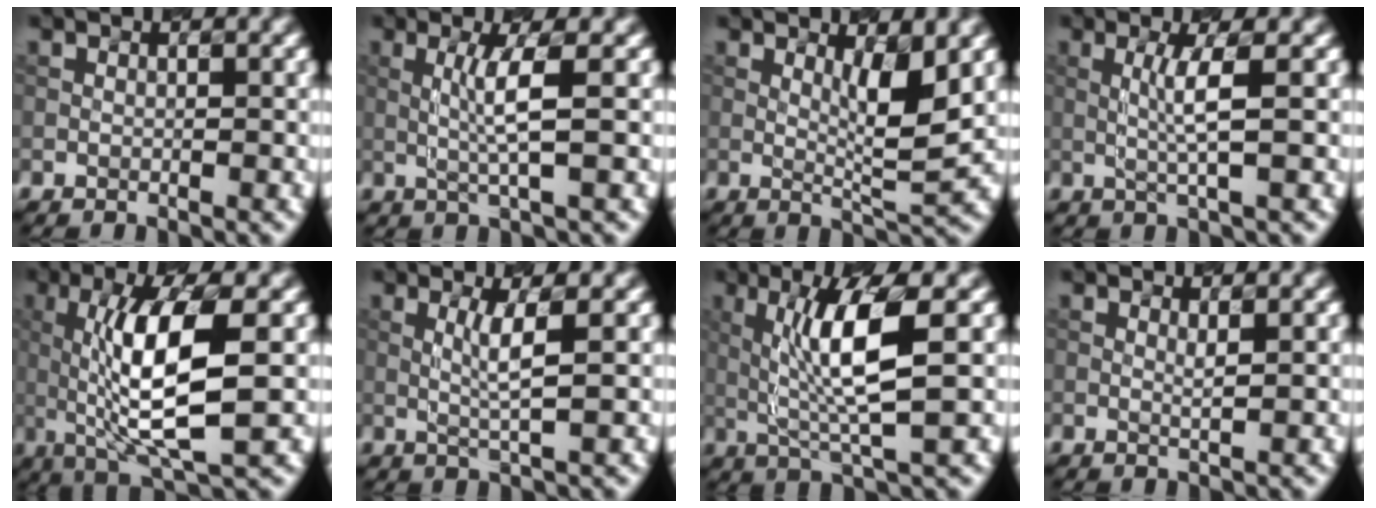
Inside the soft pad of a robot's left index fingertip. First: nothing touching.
{"total": 2.9, "force": [0.2, -0.1, 2.9], "torque": [-0.064, 0.001, 0.016]}
{"total": 3.8, "force": [1.1, 0.5, 3.6], "torque": [-0.062, -0.010, 0.031]}
{"total": 2.5, "force": [0.2, -0.1, 2.5], "torque": [-0.055, 0.001, 0.014]}
{"total": 8.5, "force": [0.1, 1.9, 8.3], "torque": [-0.144, 0.002, 0.017]}
{"total": 2.4, "force": [0.4, 0.0, 2.4], "torque": [-0.052, -0.001, 0.020]}
{"total": 6.5, "force": [1.0, 1.0, 6.3], "torque": [-0.121, 0.001, 0.032]}
{"total": 0.6, "force": [0.3, 0.0, 0.5], "torque": [-0.007, 0.000, 0.010]}